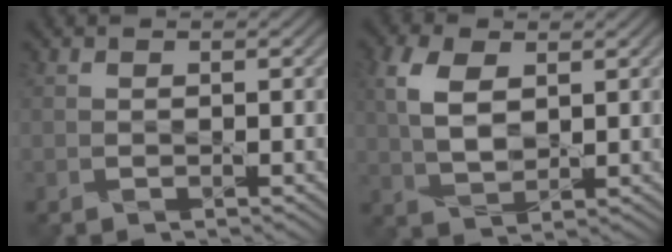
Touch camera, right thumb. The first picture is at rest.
{"total": 5.8, "force": [2.0, 3.2, 4.4], "torque": [-0.107, 0.007, 0.035]}